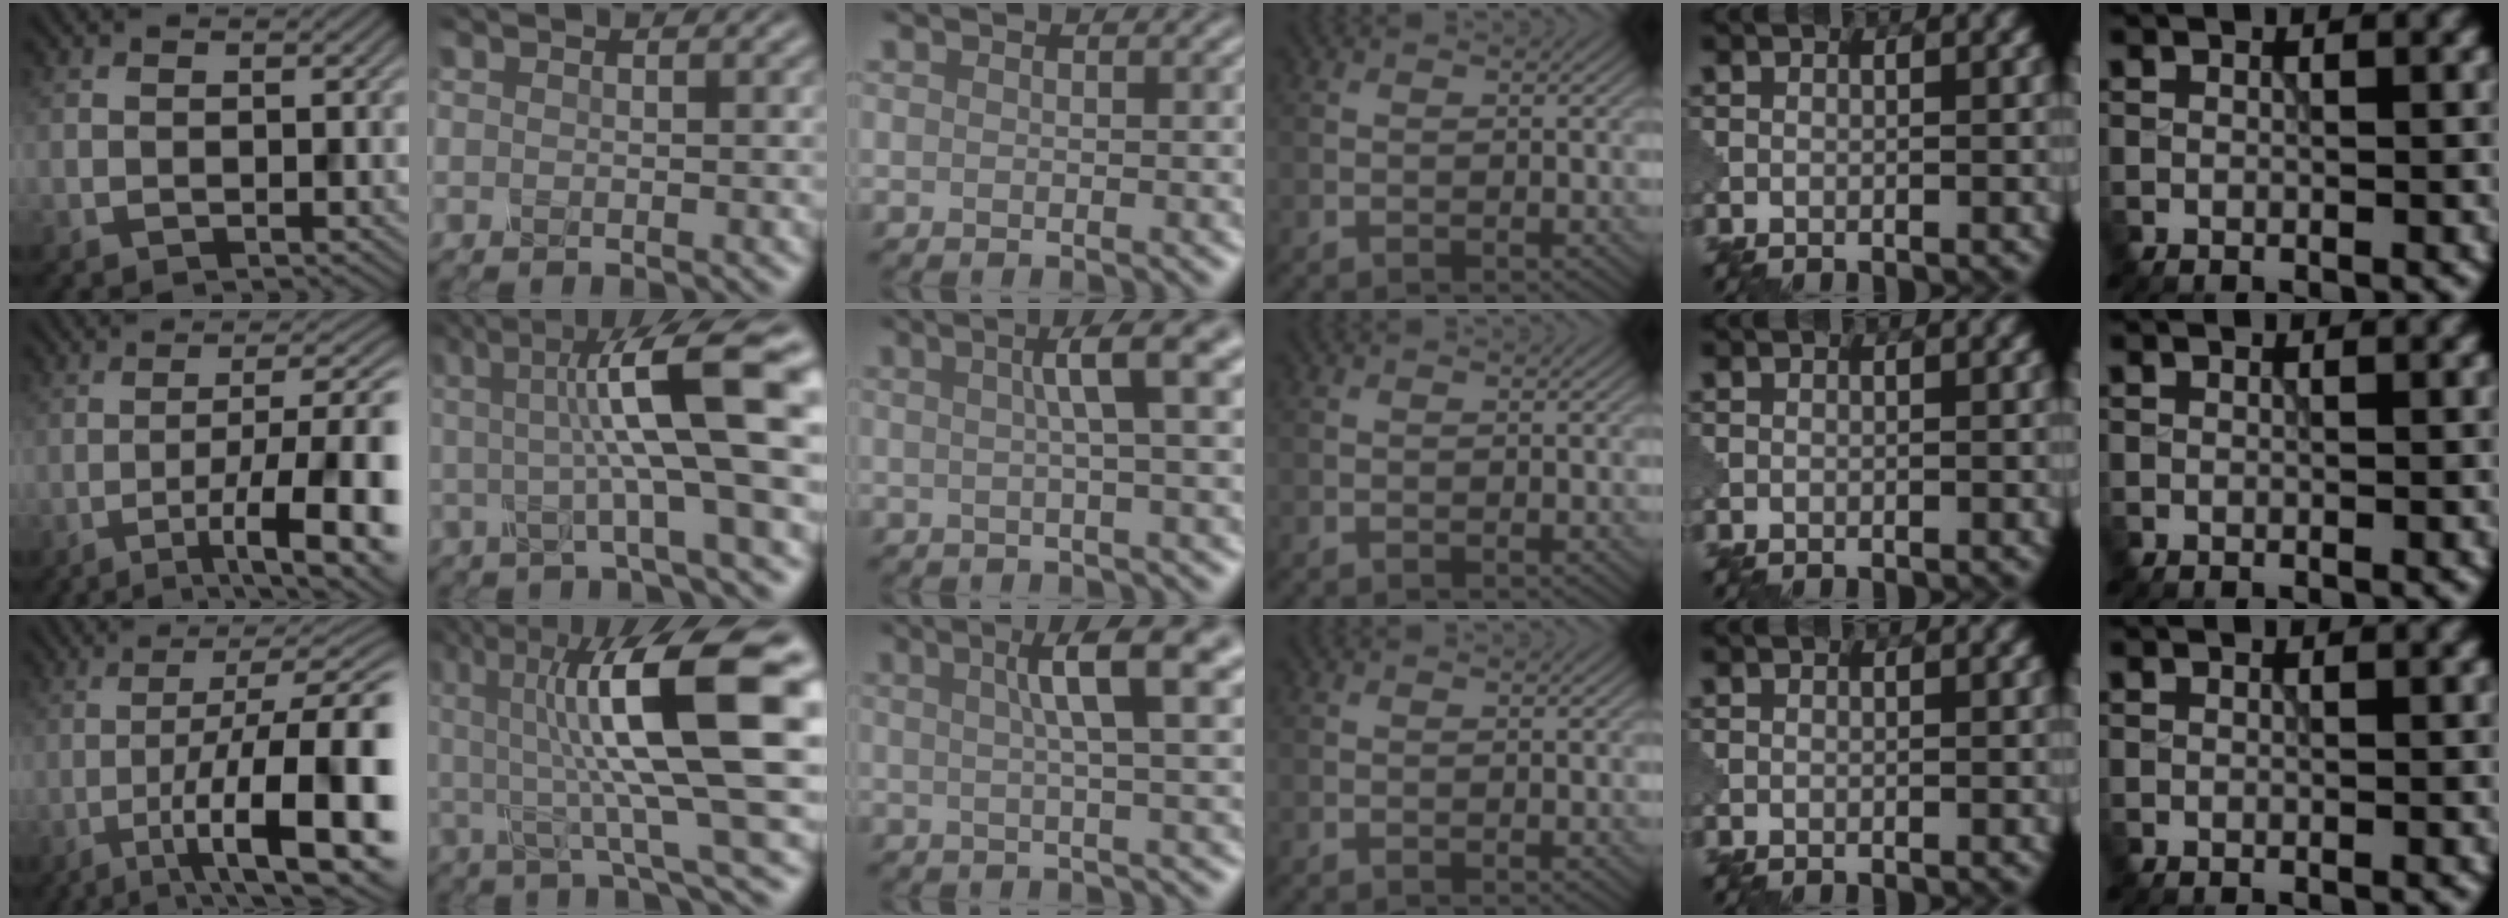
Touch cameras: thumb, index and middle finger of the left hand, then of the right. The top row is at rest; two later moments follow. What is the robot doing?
{"motion": "shake", "object": "plastic piggy bank"}